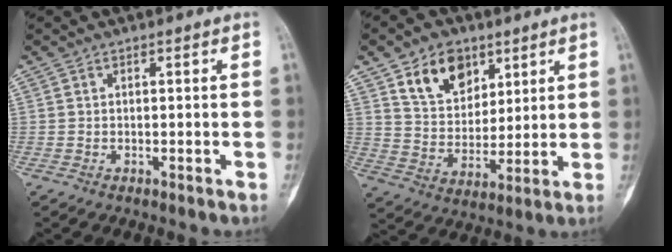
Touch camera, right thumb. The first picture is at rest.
{"total": 11.7, "force": [6.6, 8.0, 5.5], "torque": [-0.061, -0.035, 0.122]}